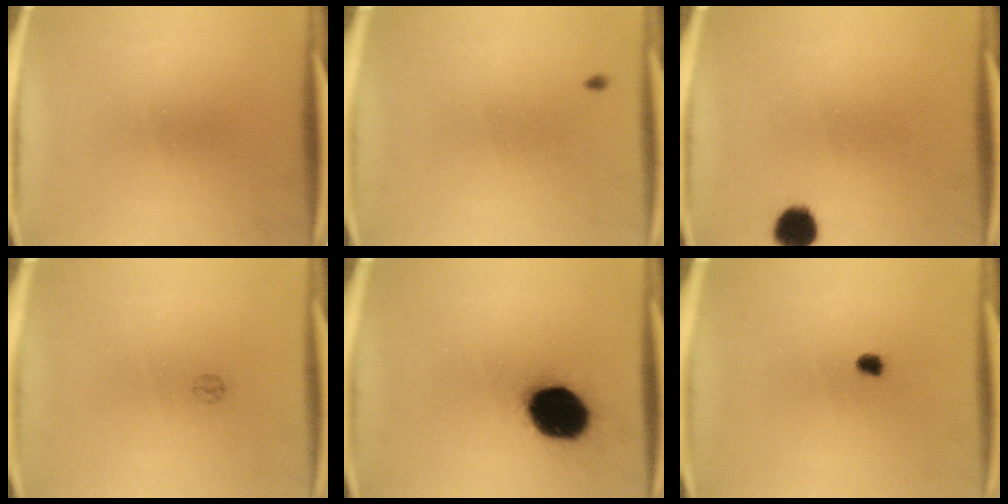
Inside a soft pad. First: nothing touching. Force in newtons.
{"total": 0.9}
{"total": 5.5}
{"total": 1.0}
{"total": 18.0}
{"total": 1.7}